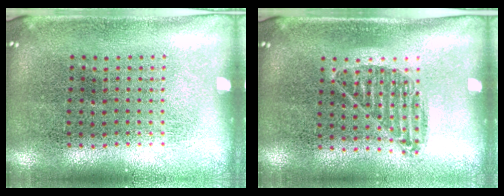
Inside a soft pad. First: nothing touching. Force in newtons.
{"total": 0.9, "press": 0.8, "slide": 0.4}